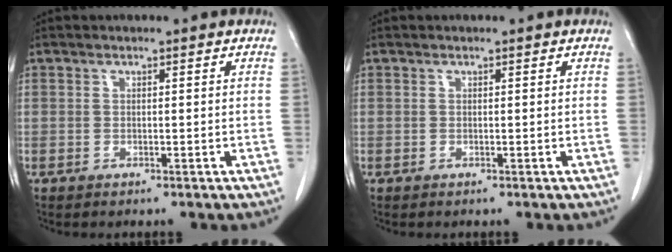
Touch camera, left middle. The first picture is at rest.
{"total": 0.0}